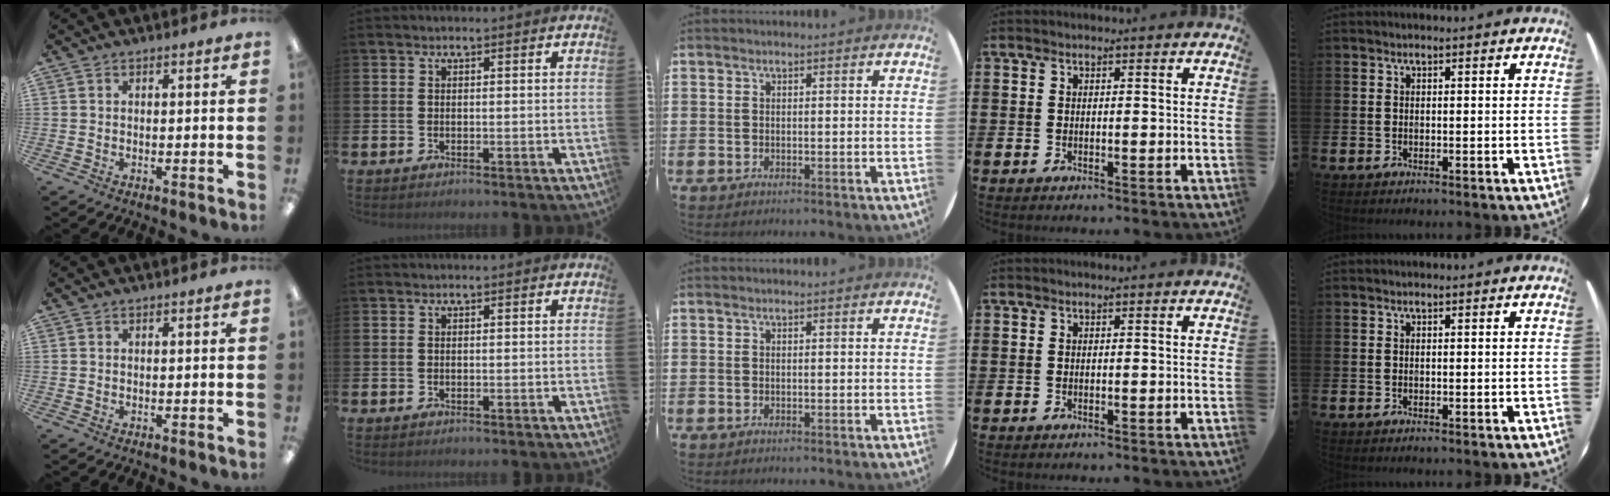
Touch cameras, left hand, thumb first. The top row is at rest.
{}